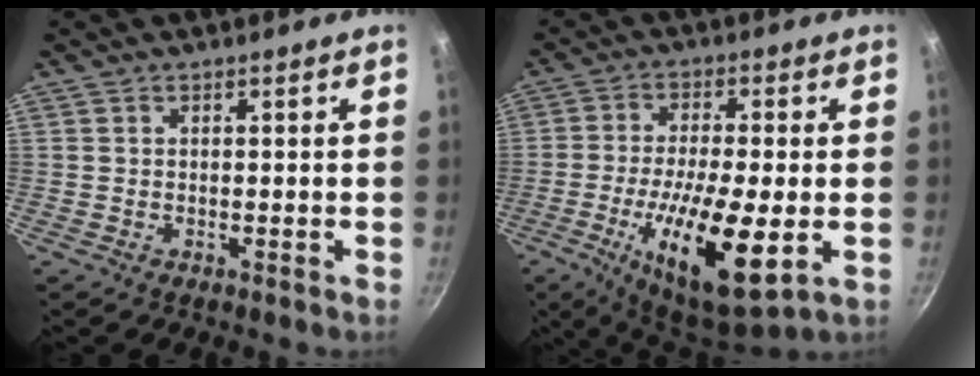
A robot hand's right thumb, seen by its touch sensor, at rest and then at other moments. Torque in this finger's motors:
{"motor_torque": [2.73, 2.27, 2.02, -0.73, 0.51]}